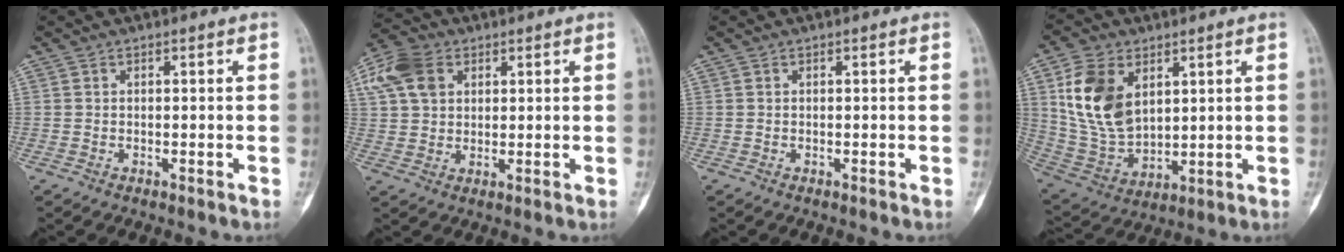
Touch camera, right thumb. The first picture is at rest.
{"total": 9.8, "force": [3.6, 7.0, 5.7], "torque": [-0.107, 0.008, 0.064]}
{"total": 0.0}
{"total": 14.9, "force": [5.0, 9.5, 10.2], "torque": [-0.182, -0.022, 0.113]}